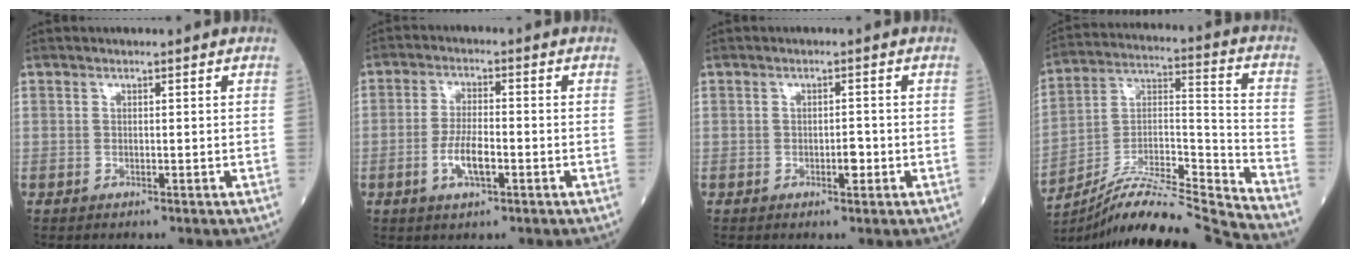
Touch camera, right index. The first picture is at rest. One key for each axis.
{"total": 5.3, "fx": -1.8, "fy": 1.5, "fz": 4.8, "tx": -0.091, "ty": 0.000, "tz": -0.032}
{"total": 1.9, "fx": -0.7, "fy": 0.7, "fz": 1.6, "tx": -0.023, "ty": 0.001, "tz": -0.011}
{"total": 19.6, "fx": -18.4, "fy": -2.2, "fz": 6.4, "tx": -0.124, "ty": 0.017, "tz": -0.314}